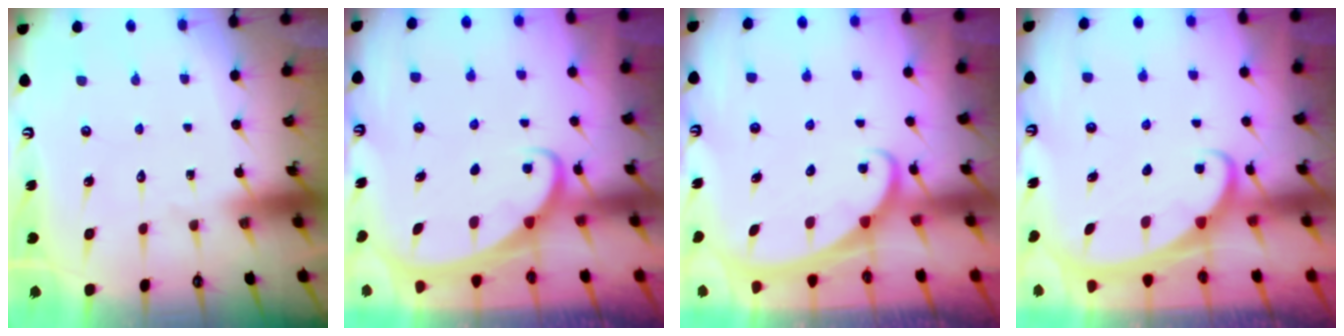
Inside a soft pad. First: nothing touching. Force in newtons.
{"total": 2.4, "press": 2.4, "slide": 0.3}
{"total": 2.0, "press": 2.0, "slide": 0.1}
{"total": 2.4, "press": 2.4, "slide": 0.3}